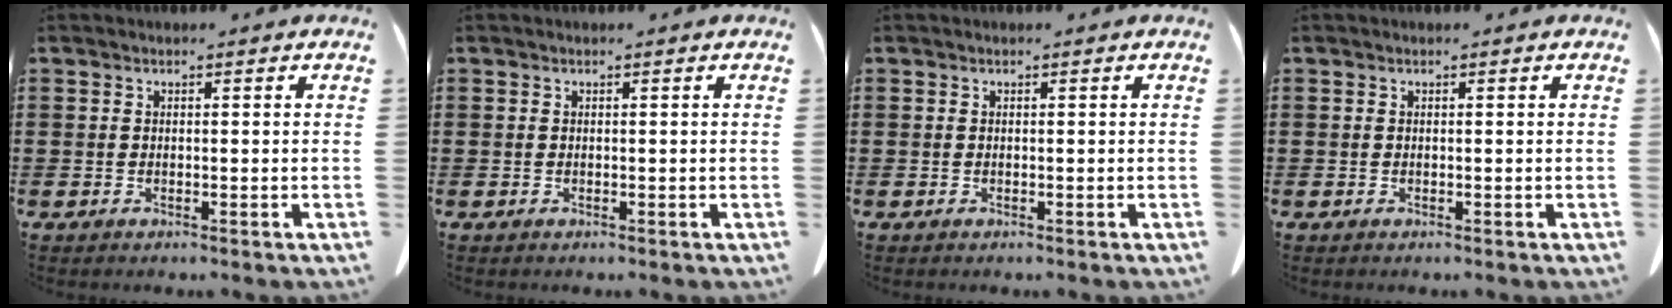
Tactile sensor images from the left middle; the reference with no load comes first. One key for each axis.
{"total": 0.0}
{"total": 0.0}
{"total": 0.0}